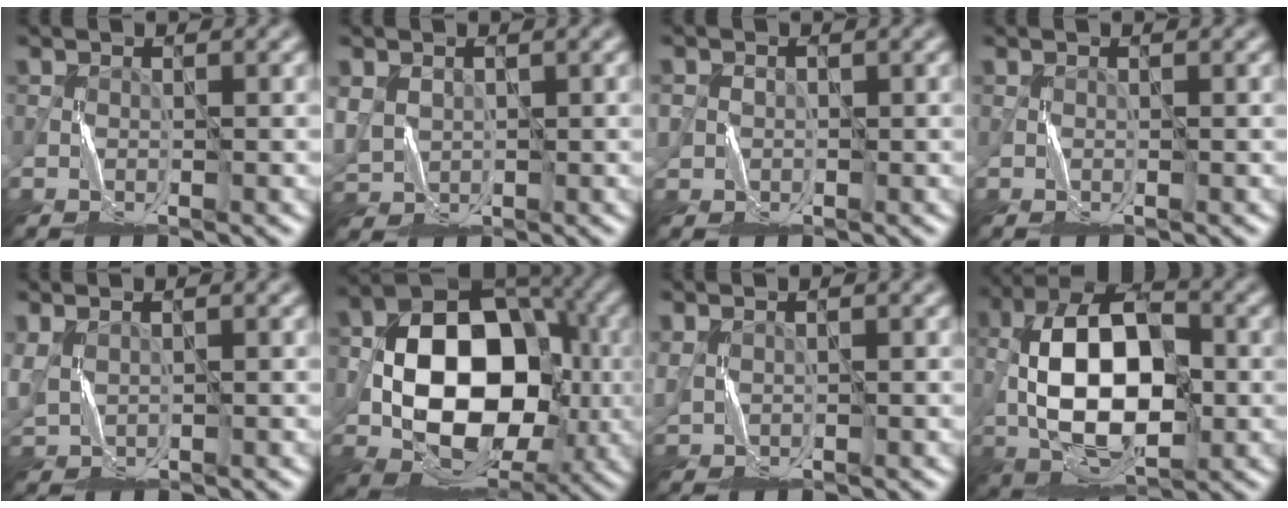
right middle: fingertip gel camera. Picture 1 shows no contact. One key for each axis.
{"total": 2.7, "fx": 0.8, "fy": 2.3, "fz": 1.1, "tx": -0.039, "ty": 0.000, "tz": 0.021}
{"total": 1.1, "fx": 0.2, "fy": 1.0, "fz": -0.4, "tx": 0.007, "ty": 0.000, "tz": 0.004}
{"total": 0.0}
{"total": 2.5, "fx": 1.2, "fy": 1.4, "fz": 1.7, "tx": -0.056, "ty": 0.005, "tz": 0.030}
{"total": 13.0, "fx": -1.4, "fy": 9.3, "fz": 9.0, "tx": -0.123, "ty": 0.010, "tz": -0.027}
{"total": 1.4, "fx": 0.9, "fy": 0.8, "fz": 0.8, "tx": -0.028, "ty": 0.004, "tz": 0.022}
{"total": 11.5, "fx": -1.4, "fy": 6.2, "fz": 9.6, "tx": -0.170, "ty": 0.017, "tz": -0.032}